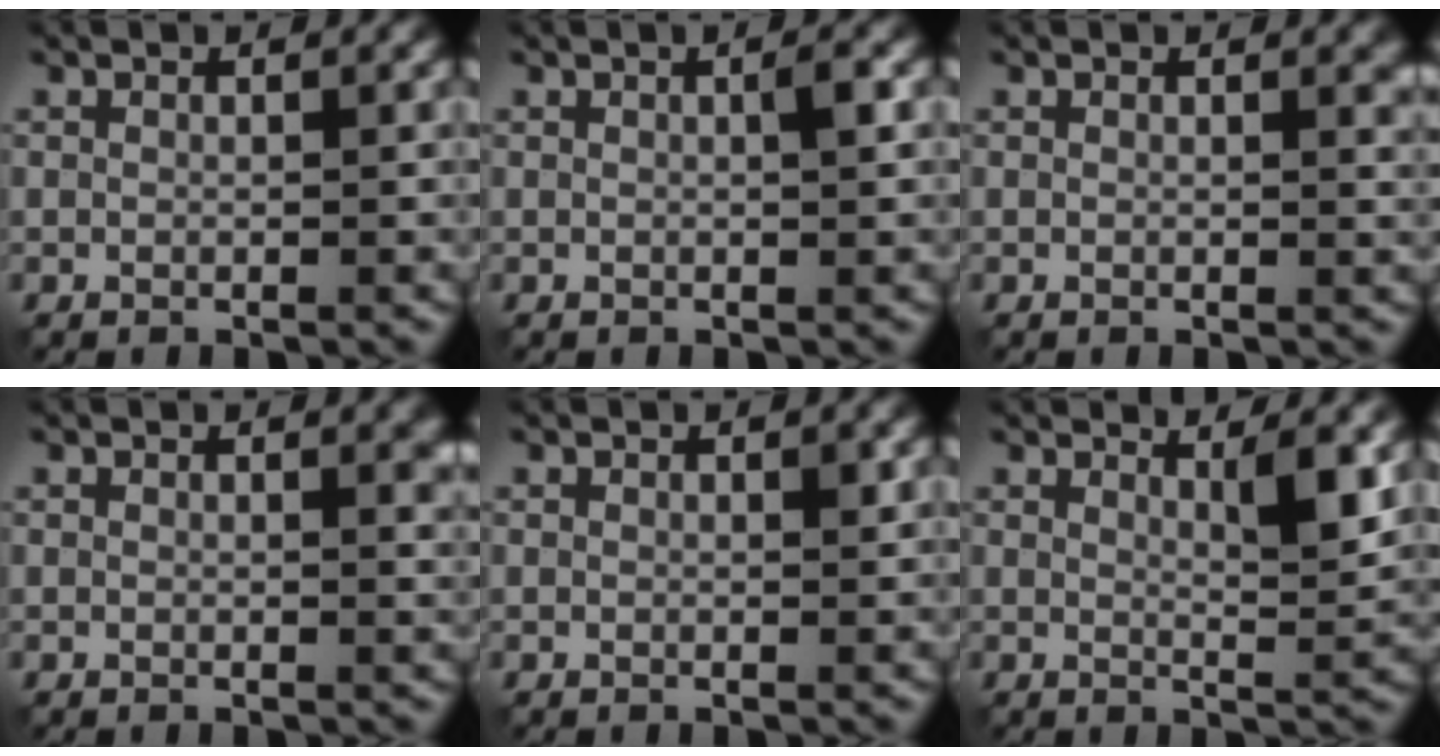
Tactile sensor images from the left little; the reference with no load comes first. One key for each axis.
{"total": 1.1, "fx": 0.2, "fy": 0.1, "fz": 1.1, "tx": -0.019, "ty": 0.002, "tz": 0.002}
{"total": 1.0, "fx": 0.5, "fy": 0.3, "fz": 0.9, "tx": -0.007, "ty": -0.001, "tz": 0.007}
{"total": 1.3, "fx": 0.5, "fy": 0.4, "fz": 1.2, "tx": -0.010, "ty": 0.001, "tz": 0.006}
{"total": 0.5, "fx": 0.2, "fy": 0.2, "fz": 0.5, "tx": -0.005, "ty": -0.001, "tz": 0.003}
{"total": 3.2, "fx": 1.9, "fy": 0.6, "fz": 2.5, "tx": -0.030, "ty": -0.005, "tz": 0.032}